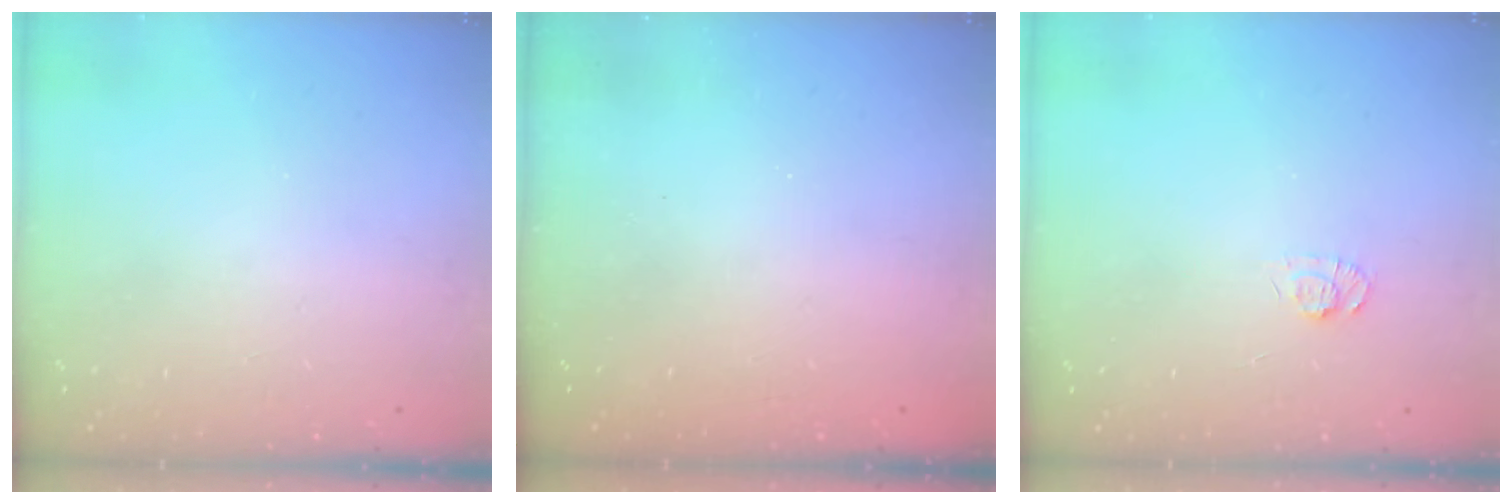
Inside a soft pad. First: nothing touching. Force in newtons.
{"total": 2.4, "press": 2.2, "slide": 0.8}
{"total": 5.5, "press": 5.5, "slide": 0.6}